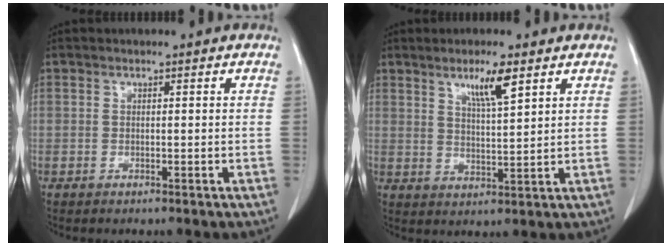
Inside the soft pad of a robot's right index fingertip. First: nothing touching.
{"total": 5.8, "force": [3.5, 0.4, 4.6], "torque": [-0.082, -0.005, 0.063]}